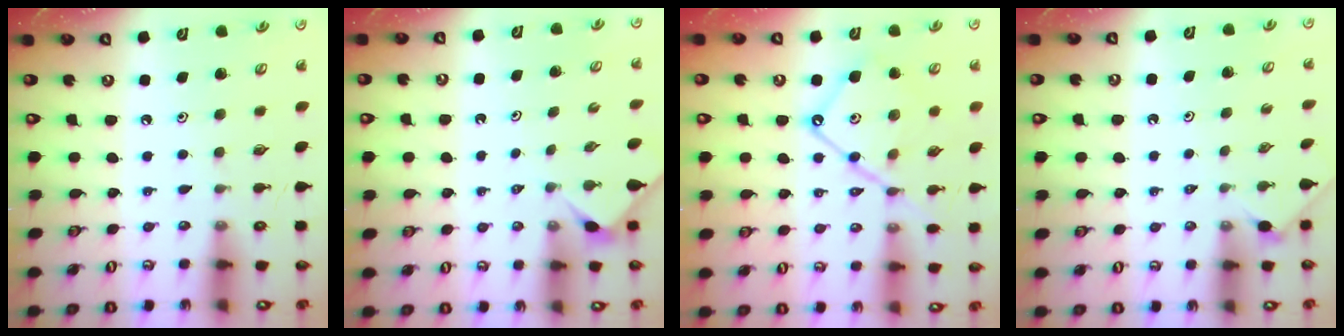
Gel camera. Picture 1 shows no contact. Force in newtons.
{"total": 2.5, "press": 2.5, "slide": 0.4}
{"total": 13.5, "press": 13.5, "slide": 1.3}
{"total": 0.7, "press": 0.6, "slide": 0.2}